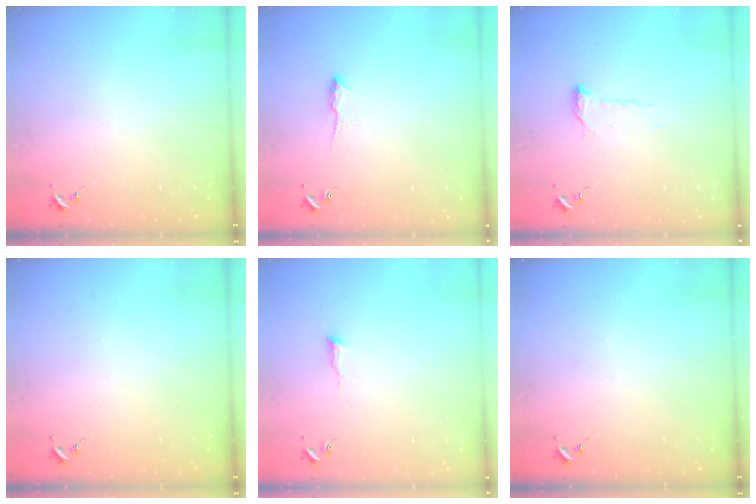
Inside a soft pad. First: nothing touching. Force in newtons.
{"total": 6.5, "press": 6.4, "slide": 0.9}
{"total": 7.1, "press": 7.1, "slide": 0.8}
{"total": 0.0}
{"total": 6.5, "press": 6.5, "slide": 0.5}
{"total": 0.0}